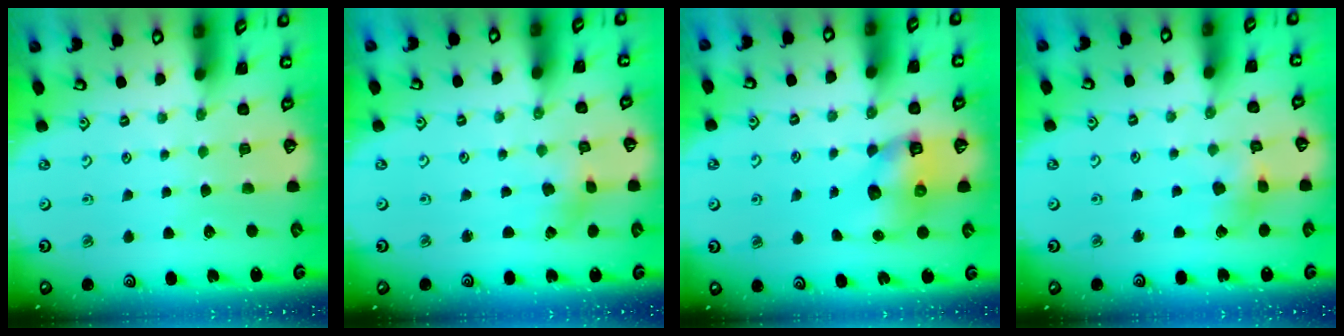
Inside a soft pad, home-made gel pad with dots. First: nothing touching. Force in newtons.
{"total": 1.7, "press": 1.7, "slide": 0.3}
{"total": 7.4, "press": 7.3, "slide": 0.9}
{"total": 4.6, "press": 4.6, "slide": 0.5}